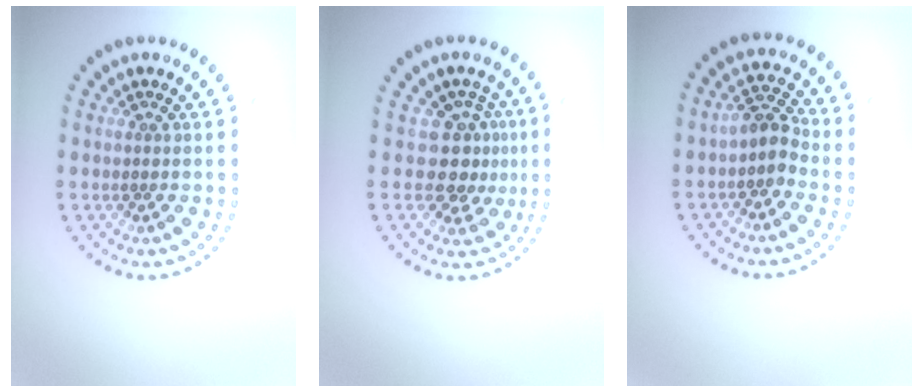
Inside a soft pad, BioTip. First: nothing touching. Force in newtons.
{"total": 3.0, "press": 2.2, "slide": 2.0}
{"total": 2.4, "press": 2.0, "slide": 1.2}